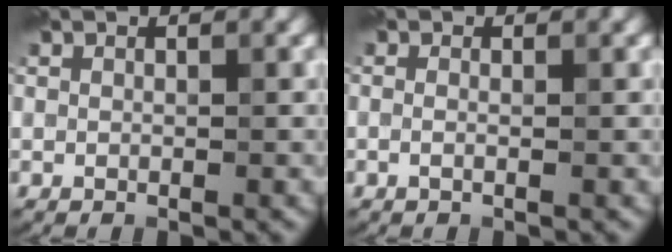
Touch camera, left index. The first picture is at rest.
{"total": 0.5, "force": [-0.3, 0.1, 0.4], "torque": [-0.012, -0.003, -0.006]}